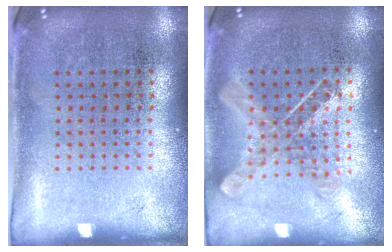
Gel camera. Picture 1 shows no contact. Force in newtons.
{"total": 0.9, "press": 0.9, "slide": 0.1}